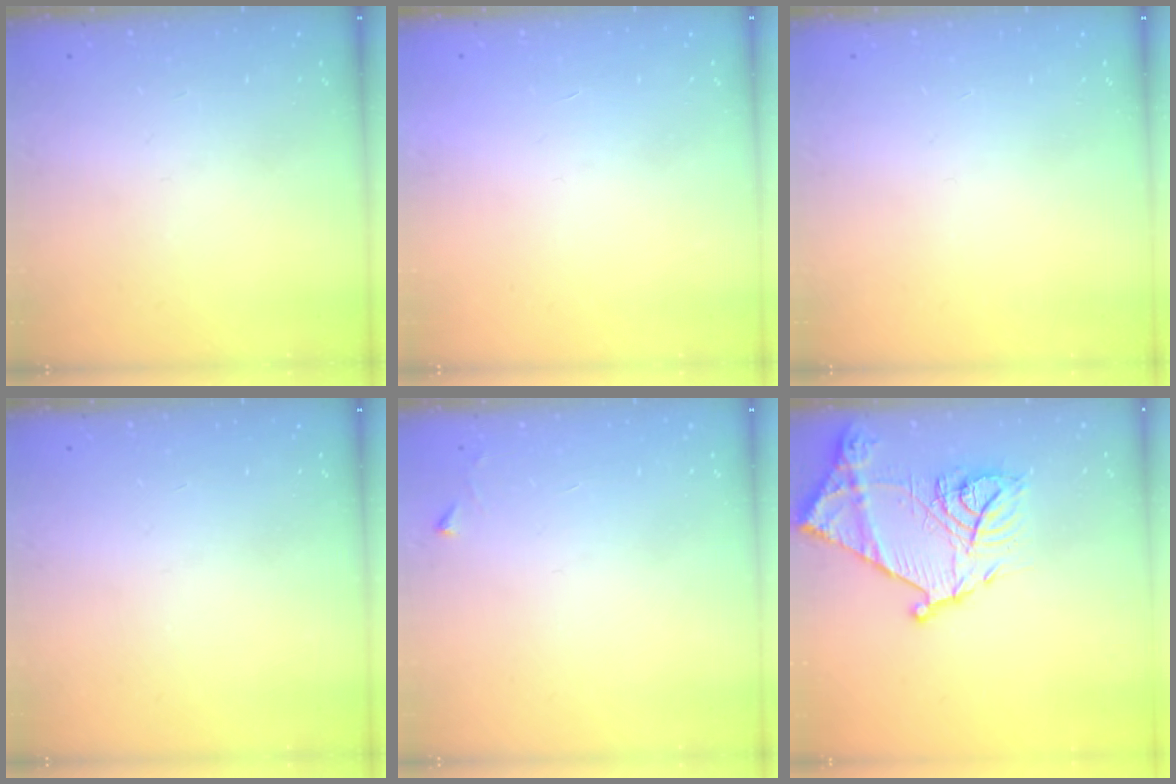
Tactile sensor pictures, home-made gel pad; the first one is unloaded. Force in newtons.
{"total": 1.7, "press": 1.7, "slide": 0.1}
{"total": 0.0}
{"total": 0.0}
{"total": 2.3, "press": 2.3, "slide": 0.4}
{"total": 18.6, "press": 18.5, "slide": 1.9}